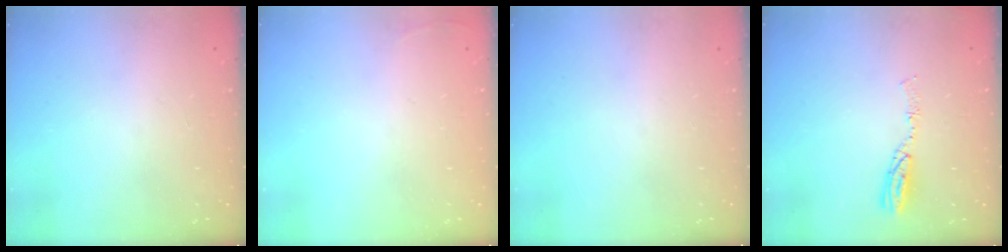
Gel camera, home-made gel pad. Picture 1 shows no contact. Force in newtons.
{"total": 2.7, "press": 2.6, "slide": 1.0}
{"total": 0.0}
{"total": 5.0, "press": 5.0, "slide": 0.2}